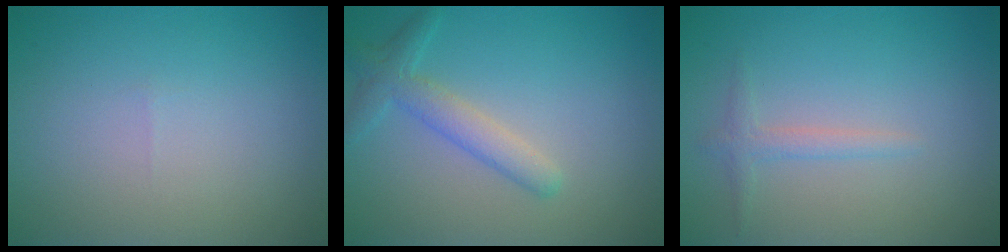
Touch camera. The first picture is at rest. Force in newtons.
{"total": 2.8, "press": 2.8, "slide": 0.1}
{"total": 1.3, "press": 1.3, "slide": 0.0}